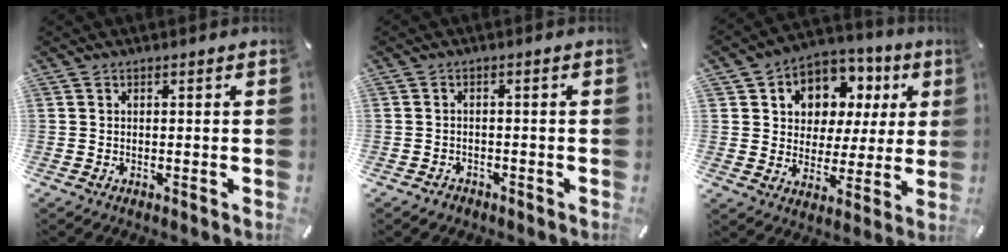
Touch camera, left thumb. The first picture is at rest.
{"total": 1.6, "force": [-1.1, 1.1, 0.3], "torque": [-0.007, 0.007, -0.027]}
{"total": 9.6, "force": [3.4, 8.7, 2.2], "torque": [-0.044, -0.028, 0.065]}